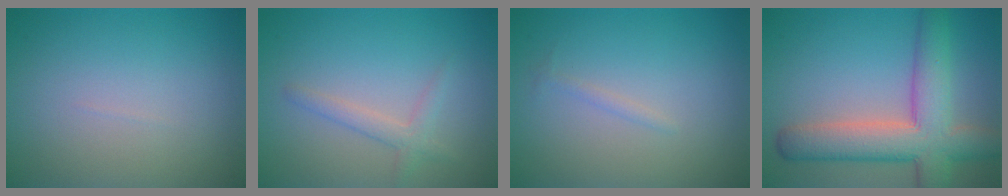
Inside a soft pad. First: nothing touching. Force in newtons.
{"total": 1.9, "press": 1.9, "slide": 0.1}
{"total": 0.6, "press": 0.6, "slide": 0.0}
{"total": 8.4, "press": 8.4, "slide": 0.6}